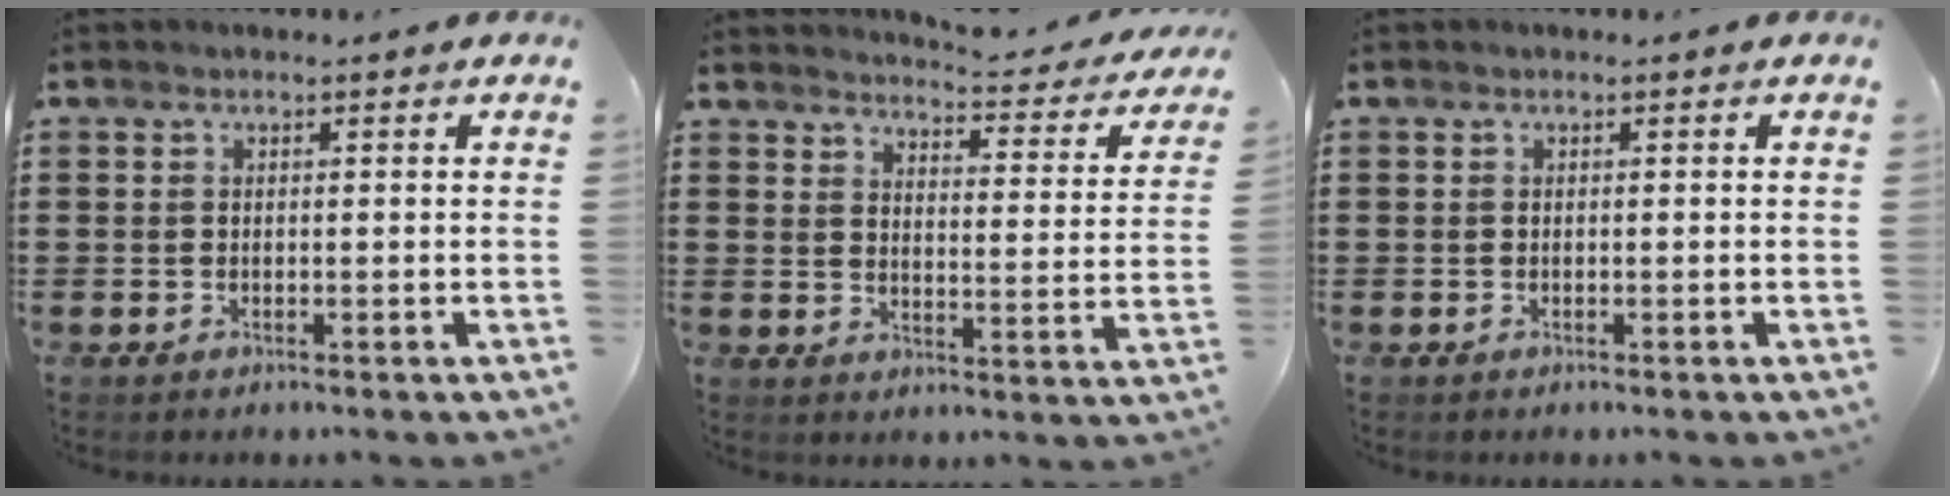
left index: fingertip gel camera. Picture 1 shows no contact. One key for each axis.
{"total": 3.4, "fx": 3.3, "fy": -0.2, "fz": 0.9, "tx": -0.022, "ty": -0.037, "tz": 0.047}
{"total": 0.0}